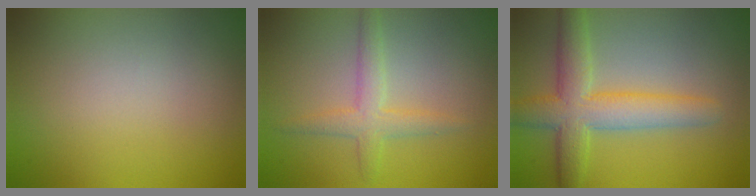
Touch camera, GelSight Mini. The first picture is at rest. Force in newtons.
{"total": 2.8, "press": 2.8, "slide": 0.1}
{"total": 6.1, "press": 6.0, "slide": 0.3}